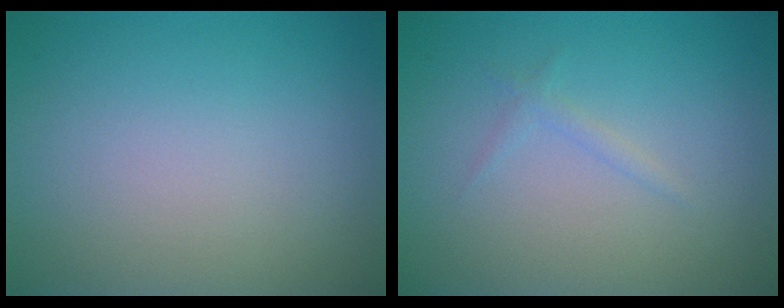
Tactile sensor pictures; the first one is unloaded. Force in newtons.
{"total": 0.8, "press": 0.8, "slide": 0.0}